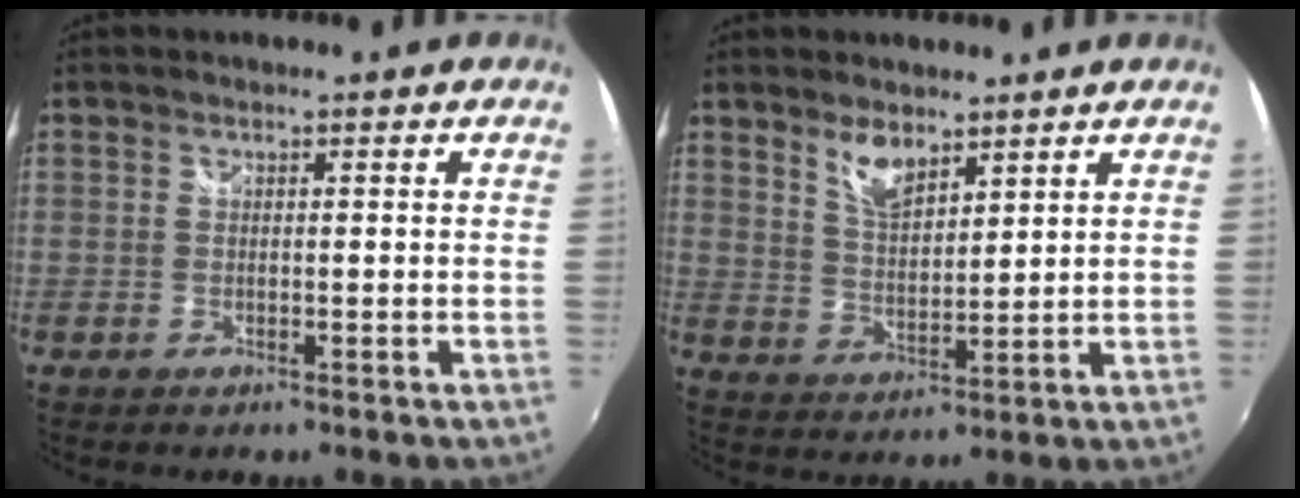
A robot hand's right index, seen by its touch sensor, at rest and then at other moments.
{"total": 5.7, "force": [4.2, 2.2, 3.2], "torque": [-0.054, -0.001, 0.082]}